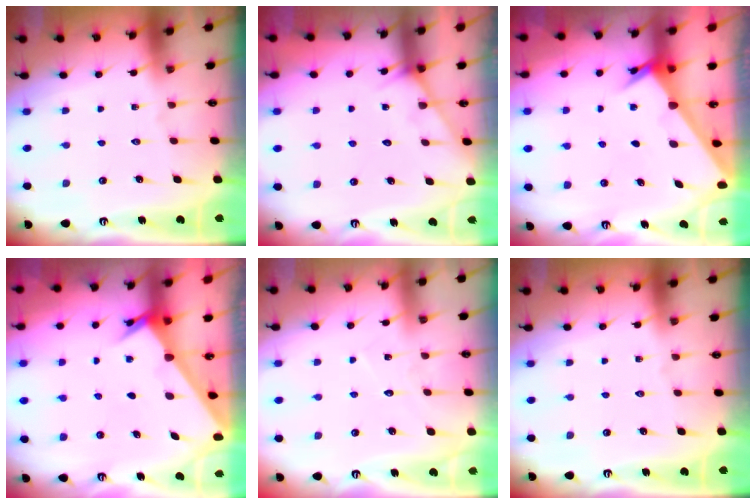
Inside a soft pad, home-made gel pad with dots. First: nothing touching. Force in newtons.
{"total": 5.2, "press": 5.2, "slide": 0.5}
{"total": 2.5, "press": 2.5, "slide": 0.2}
{"total": 2.5, "press": 2.5, "slide": 0.2}
{"total": 5.0, "press": 5.0, "slide": 0.1}
{"total": 0.0}